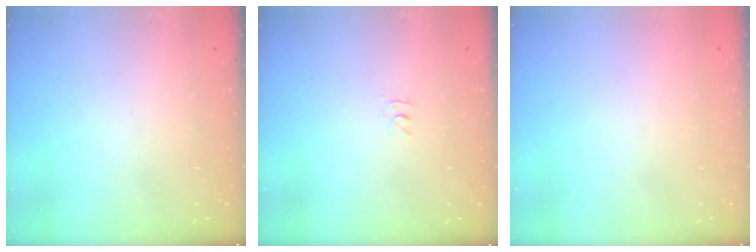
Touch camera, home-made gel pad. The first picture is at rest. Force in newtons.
{"total": 2.8, "press": 2.8, "slide": 0.4}
{"total": 1.8, "press": 1.7, "slide": 0.1}